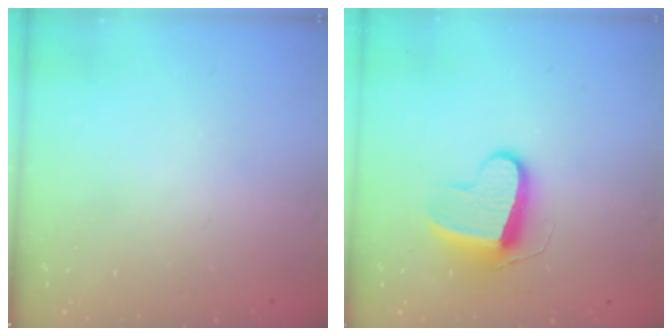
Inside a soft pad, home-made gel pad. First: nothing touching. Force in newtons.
{"total": 9.2, "press": 9.2, "slide": 0.2}